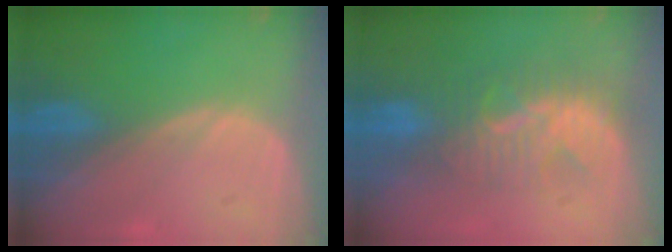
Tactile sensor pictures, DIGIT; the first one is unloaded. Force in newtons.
{"total": 8.0, "press": 7.8, "slide": 1.9}